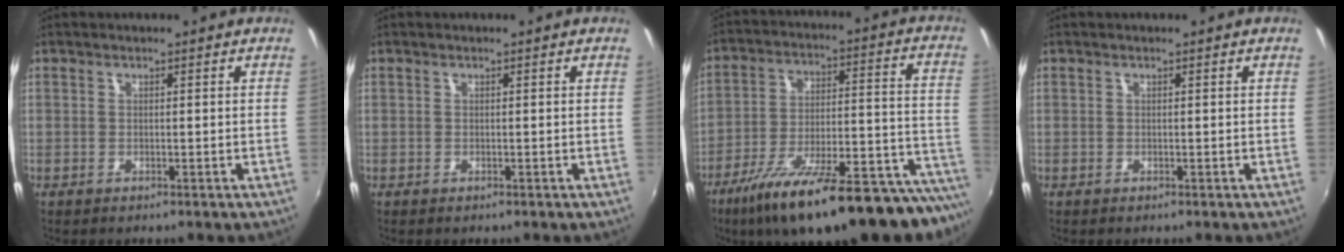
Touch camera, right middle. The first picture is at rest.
{"total": 0.0}
{"total": 30.2, "force": [-23.8, 5.0, 18.0], "torque": [-0.237, -0.055, -0.343]}
{"total": 0.0}